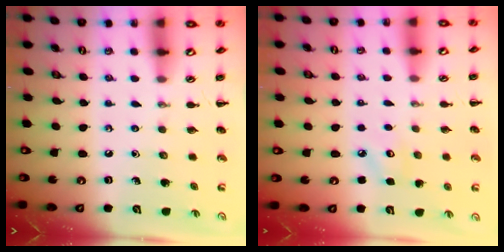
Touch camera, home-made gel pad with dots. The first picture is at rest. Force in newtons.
{"total": 3.8, "press": 3.6, "slide": 1.1}